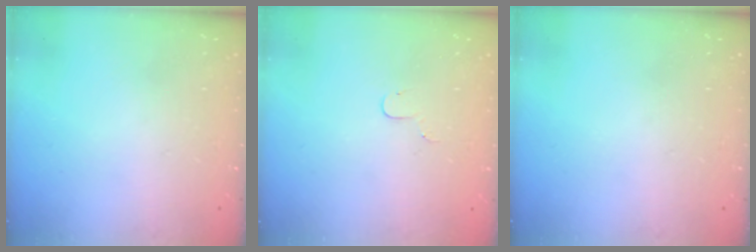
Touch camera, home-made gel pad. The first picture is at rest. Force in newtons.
{"total": 3.3, "press": 3.3, "slide": 0.3}
{"total": 0.0}